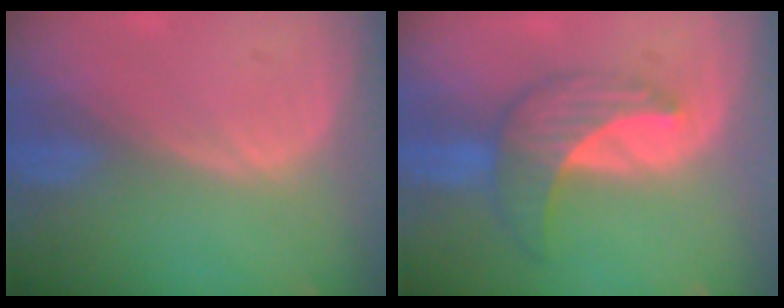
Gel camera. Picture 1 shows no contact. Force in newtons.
{"total": 7.2, "press": 6.4, "slide": 3.2}